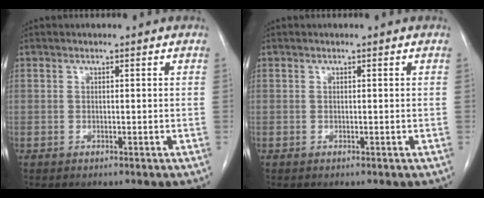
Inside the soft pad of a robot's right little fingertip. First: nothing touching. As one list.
[{"total": 0.0}]